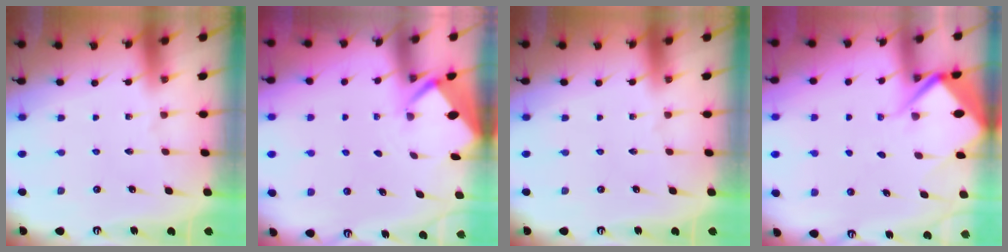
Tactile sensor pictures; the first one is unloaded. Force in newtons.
{"total": 2.2, "press": 2.2, "slide": 0.2}
{"total": 0.0}
{"total": 7.4, "press": 7.3, "slide": 0.7}